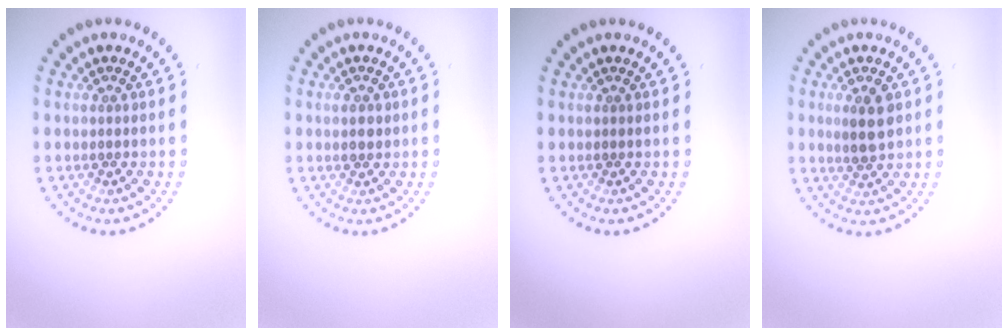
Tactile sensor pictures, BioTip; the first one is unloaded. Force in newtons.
{"total": 1.2, "press": 1.2, "slide": 0.4}
{"total": 0.0}
{"total": 2.7, "press": 2.6, "slide": 0.7}